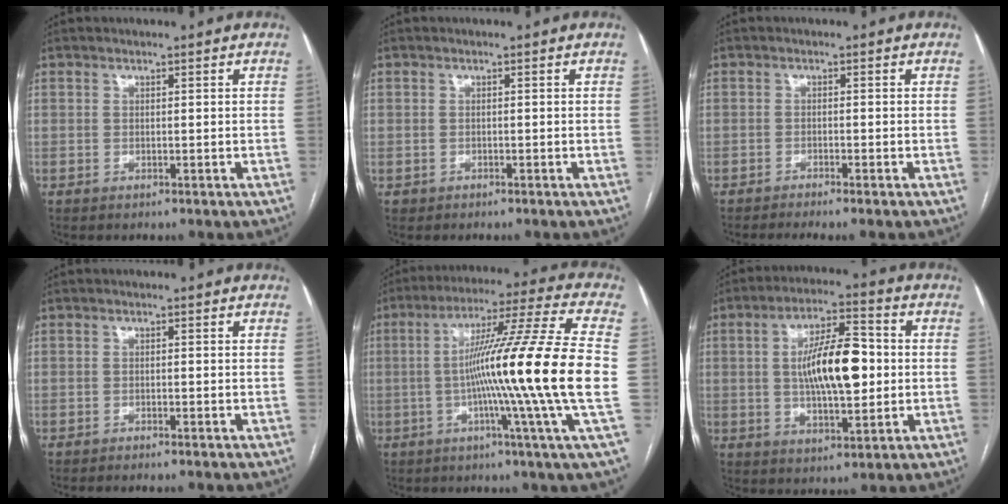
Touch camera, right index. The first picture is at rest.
{"total": 0.9, "force": [-0.5, 0.7, -0.1], "torque": [-0.005, 0.005, -0.009]}
{"total": 4.2, "force": [-3.5, -0.3, 2.3], "torque": [-0.028, -0.005, -0.054]}
{"total": 1.9, "force": [-1.6, -0.1, 1.0], "torque": [-0.013, 0.000, -0.020]}
{"total": 21.4, "force": [-2.2, -3.3, 21.0], "torque": [-0.320, -0.012, -0.060]}
{"total": 12.5, "force": [0.5, 3.9, 11.9], "torque": [-0.210, 0.015, 0.009]}